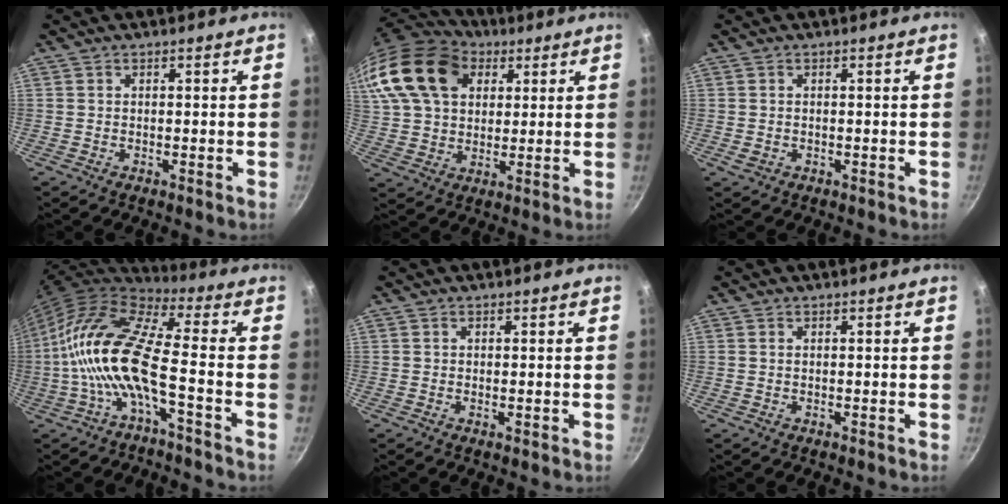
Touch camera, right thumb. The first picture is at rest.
{"total": 24.4, "force": [9.5, 17.5, 14.2], "torque": [-0.301, 0.020, 0.170]}
{"total": 1.1, "force": [-0.2, 0.9, 0.5], "torque": [-0.007, 0.000, -0.002]}
{"total": 16.0, "force": [-3.4, 4.7, 14.9], "torque": [-0.300, 0.038, -0.078]}
{"total": 0.6, "force": [0.0, 0.2, 0.6], "torque": [-0.010, -0.001, -0.001]}
{"total": 0.0}